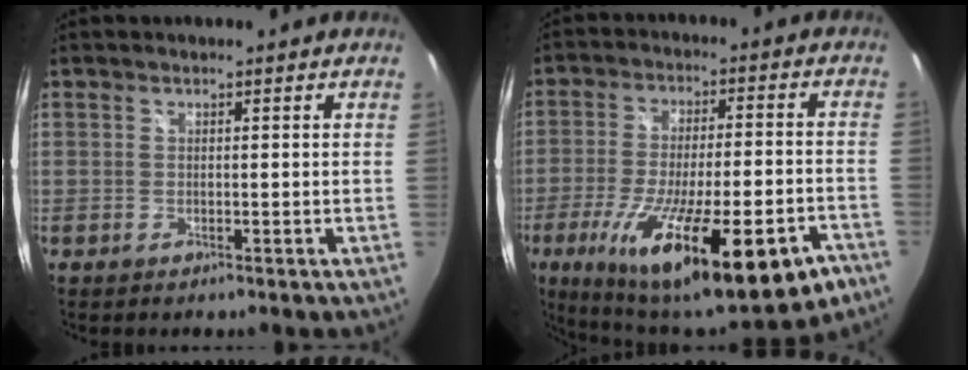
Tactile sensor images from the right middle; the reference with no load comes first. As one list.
[{"total": 26.4, "force": [-14.7, 6.6, 20.9], "torque": [-0.355, -0.069, -0.215]}]